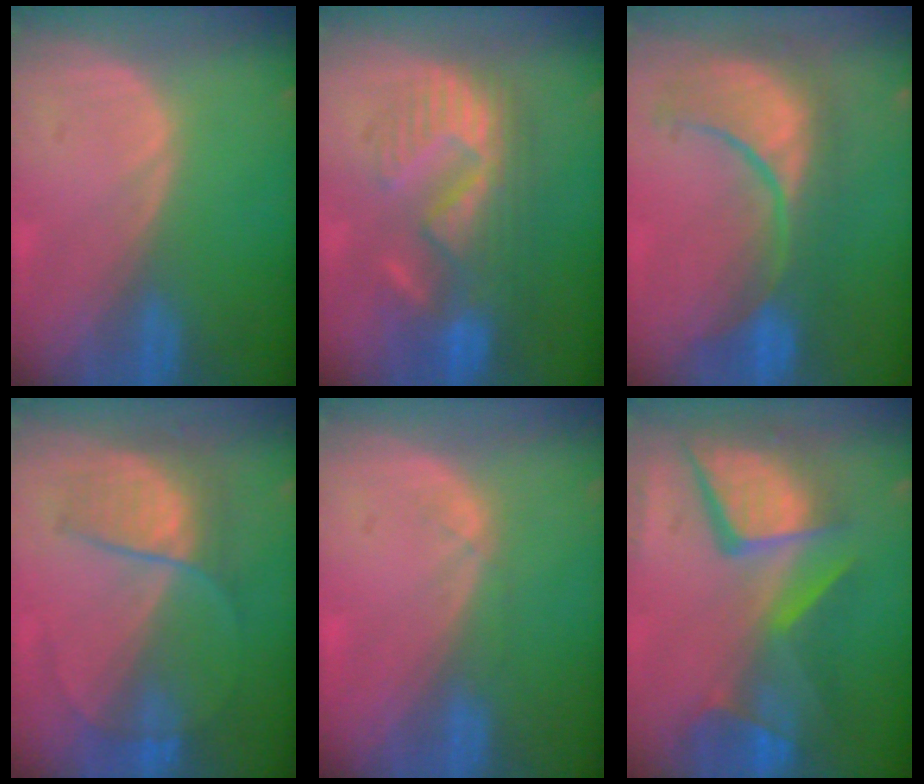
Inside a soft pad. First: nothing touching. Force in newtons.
{"total": 9.8, "press": 9.5, "slide": 2.5}
{"total": 10.5, "press": 10.0, "slide": 3.4}
{"total": 6.3, "press": 6.2, "slide": 0.8}
{"total": 1.4, "press": 1.3, "slide": 0.5}
{"total": 12.9, "press": 10.6, "slide": 7.4}